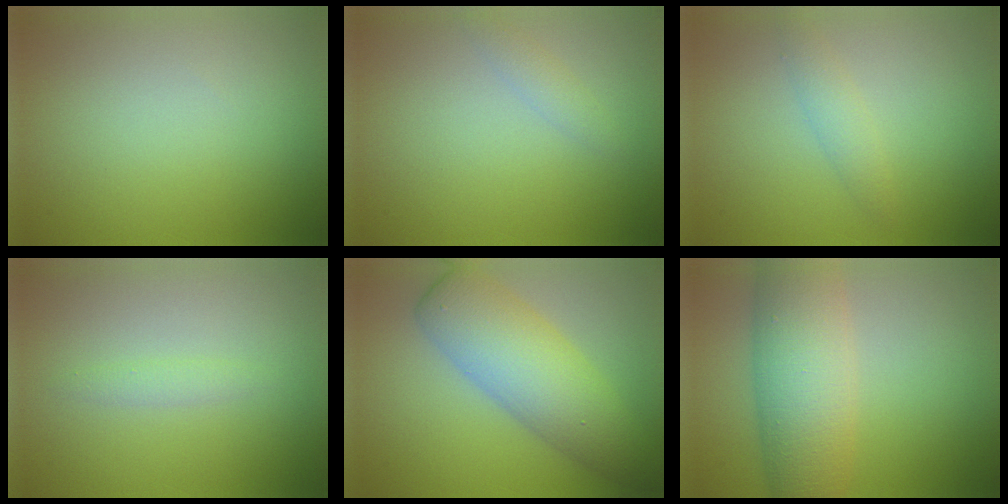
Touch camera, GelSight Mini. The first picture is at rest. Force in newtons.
{"total": 1.2, "press": 1.2, "slide": 0.0}
{"total": 1.6, "press": 1.6, "slide": 0.0}
{"total": 0.9, "press": 0.9, "slide": 0.2}
{"total": 7.5, "press": 7.5, "slide": 0.2}
{"total": 8.4, "press": 8.4, "slide": 0.2}